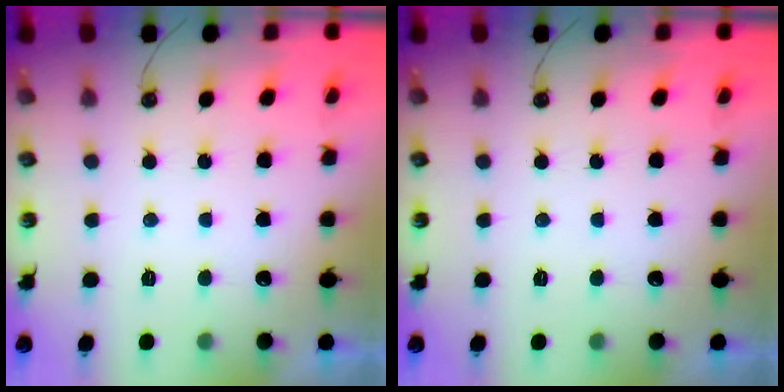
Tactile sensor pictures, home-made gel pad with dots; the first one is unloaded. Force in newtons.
{"total": 0.0}